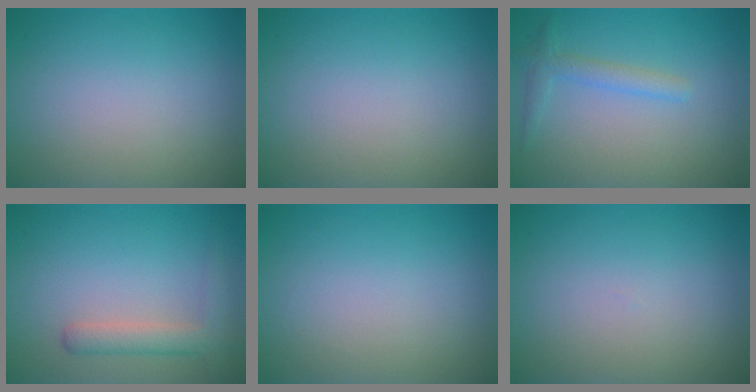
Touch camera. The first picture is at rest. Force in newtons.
{"total": 0.0}
{"total": 1.9, "press": 1.9, "slide": 0.1}
{"total": 2.8, "press": 2.8, "slide": 0.2}
{"total": 0.0}
{"total": 0.0}